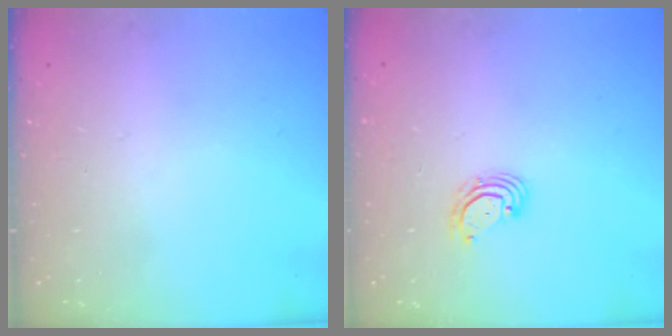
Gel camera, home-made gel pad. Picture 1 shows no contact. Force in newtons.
{"total": 2.9, "press": 2.9, "slide": 0.1}